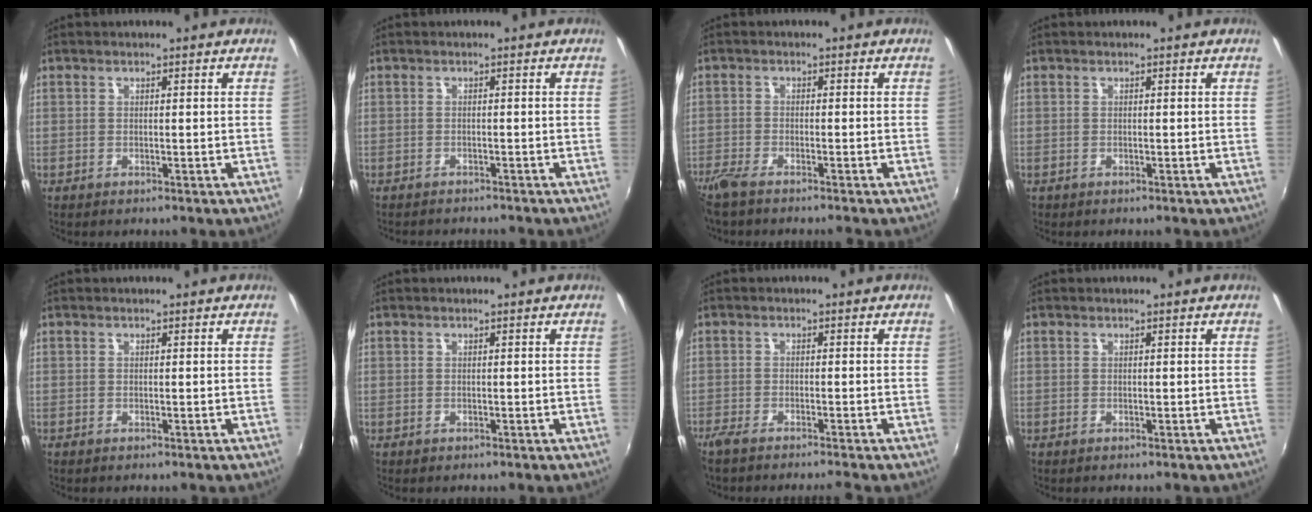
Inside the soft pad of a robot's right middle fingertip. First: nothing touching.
{"total": 3.2, "force": [-3.0, 0.8, 0.7], "torque": [-0.025, -0.009, -0.045]}
{"total": 4.9, "force": [-4.1, 0.6, 2.5], "torque": [-0.068, -0.019, -0.082]}
{"total": 0.0}
{"total": 0.0}
{"total": 0.0}
{"total": 4.0, "force": [-3.6, -0.3, 1.7], "torque": [-0.051, -0.014, -0.069]}
{"total": 0.0}